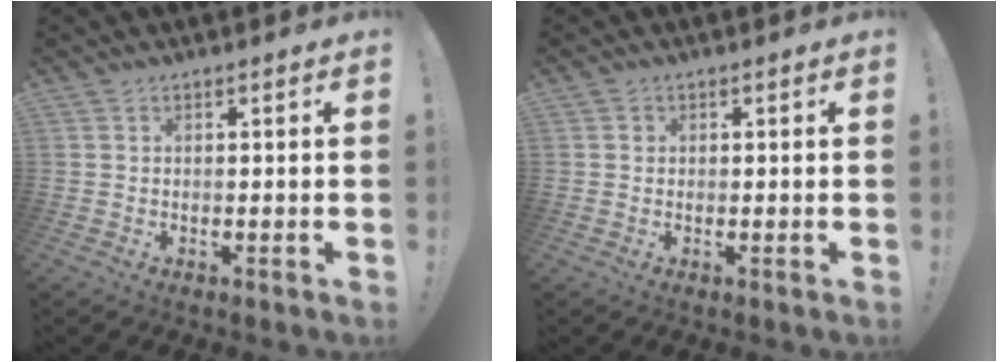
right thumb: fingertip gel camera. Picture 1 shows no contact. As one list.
[{"total": 1.0, "force": [0.1, 1.0, 0.1], "torque": [0.005, 0.001, -0.001]}]